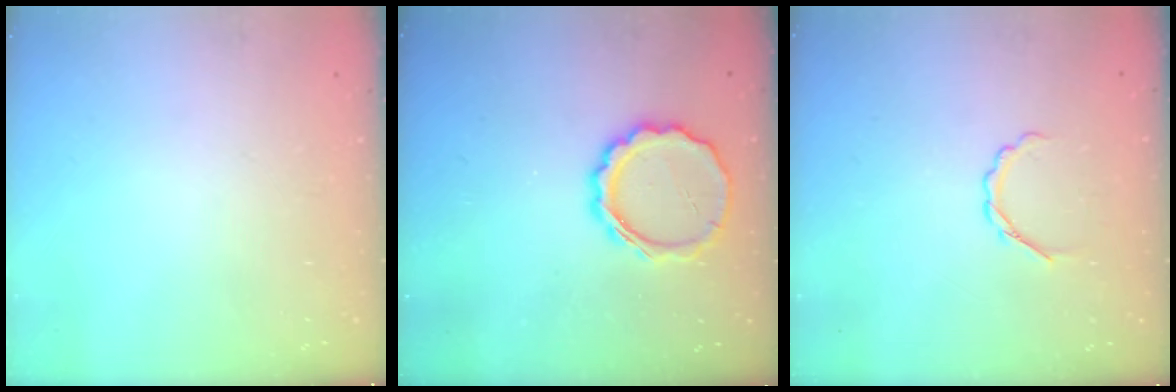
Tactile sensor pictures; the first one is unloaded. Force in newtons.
{"total": 11.1, "press": 10.8, "slide": 2.4}
{"total": 3.0, "press": 2.8, "slide": 0.9}